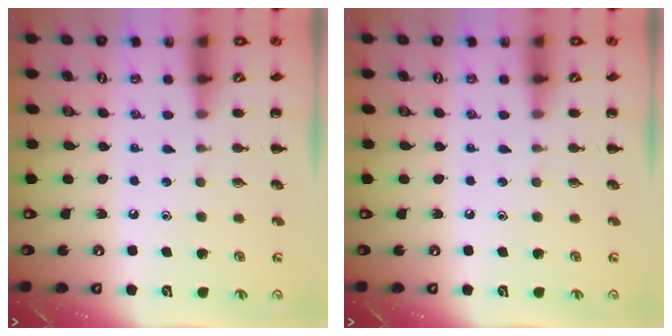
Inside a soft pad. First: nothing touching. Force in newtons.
{"total": 0.0}